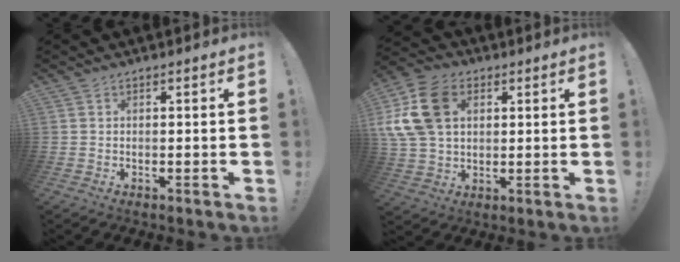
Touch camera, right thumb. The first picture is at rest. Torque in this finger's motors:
{"motor_torque": [2.47, 2.53, 0.25, 0.24, 0.32]}